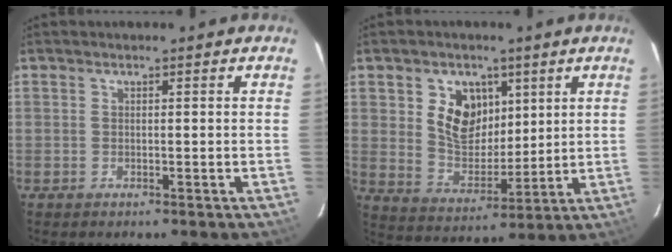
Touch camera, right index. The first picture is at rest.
{"total": 10.4, "force": [3.9, 7.7, 5.8], "torque": [-0.110, 0.003, 0.082]}